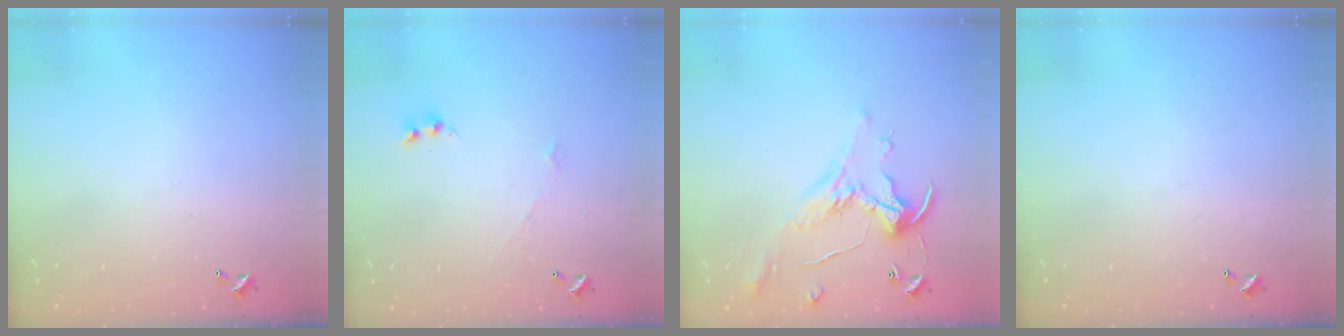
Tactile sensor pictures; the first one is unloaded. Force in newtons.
{"total": 1.9, "press": 1.8, "slide": 0.4}
{"total": 1.1, "press": 0.8, "slide": 0.9}
{"total": 0.0}